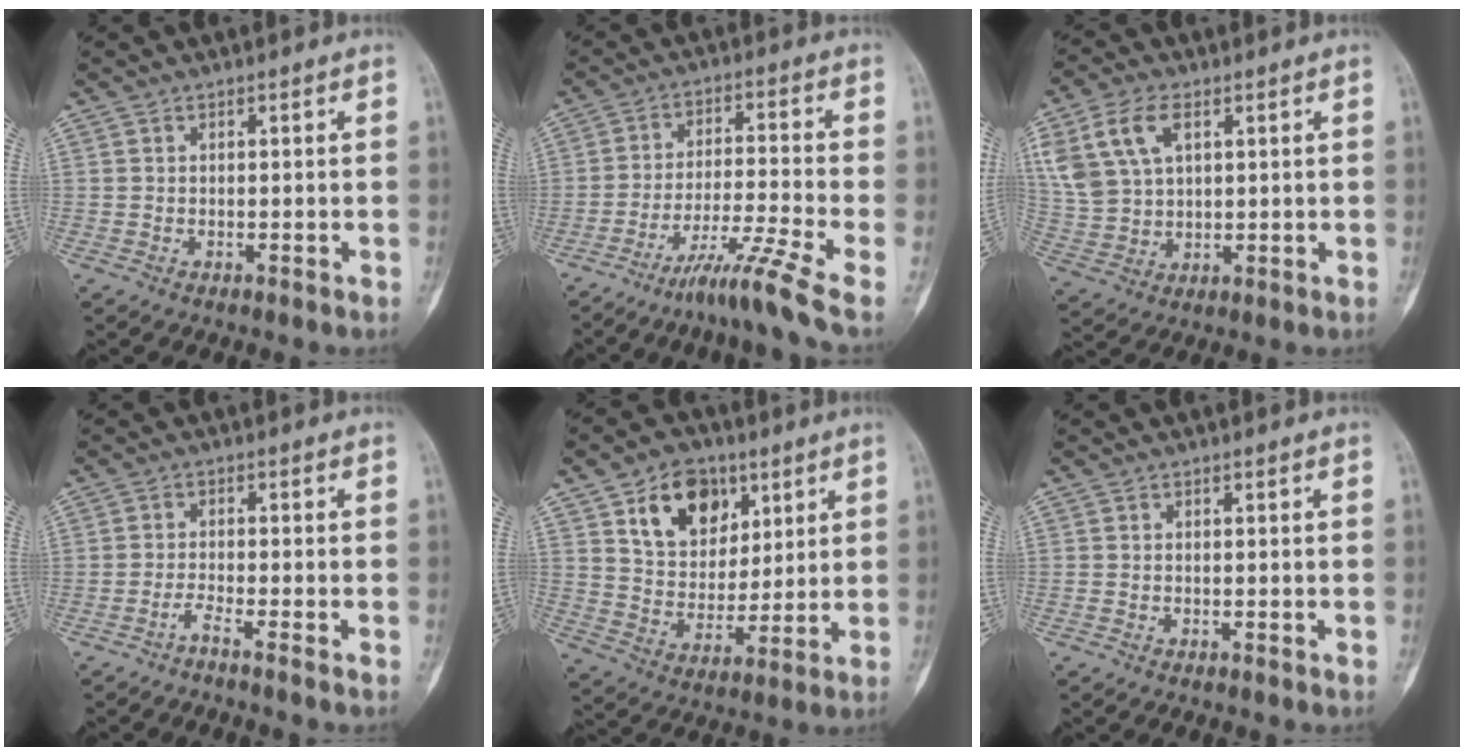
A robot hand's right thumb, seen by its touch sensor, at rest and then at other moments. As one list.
[{"total": 9.9, "force": [-6.6, -1.6, 7.2], "torque": [-0.142, 0.038, -0.117]}, {"total": 12.9, "force": [5.3, 7.9, 8.8], "torque": [-0.182, -0.001, 0.113]}, {"total": 1.9, "force": [-1.5, -0.7, 0.9], "torque": [-0.027, 0.009, -0.033]}, {"total": 14.2, "force": [6.8, 9.7, 7.8], "torque": [-0.086, -0.028, 0.124]}, {"total": 0.0}]